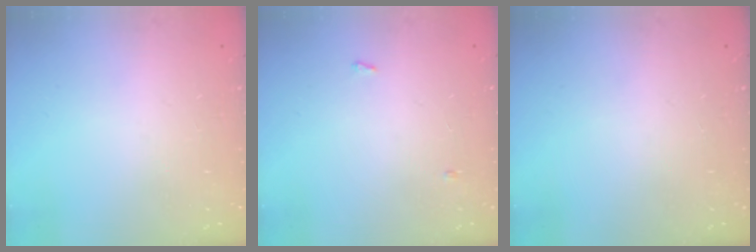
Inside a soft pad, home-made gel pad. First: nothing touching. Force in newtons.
{"total": 6.9, "press": 2.8, "slide": 6.3}
{"total": 0.0}